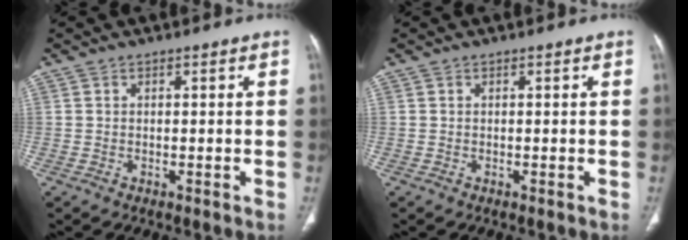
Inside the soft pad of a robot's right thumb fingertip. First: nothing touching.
{"total": 0.0}